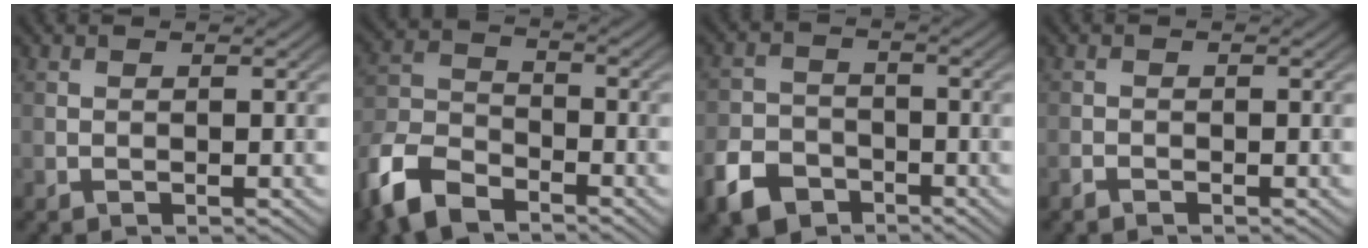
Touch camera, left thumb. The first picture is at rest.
{"total": 9.4, "force": [-6.7, 4.4, 4.9], "torque": [-0.112, -0.014, -0.151]}
{"total": 6.4, "force": [-4.1, 4.2, 2.7], "torque": [-0.065, -0.004, -0.089]}
{"total": 0.9, "force": [-0.8, 0.3, 0.4], "torque": [-0.007, -0.001, -0.017]}